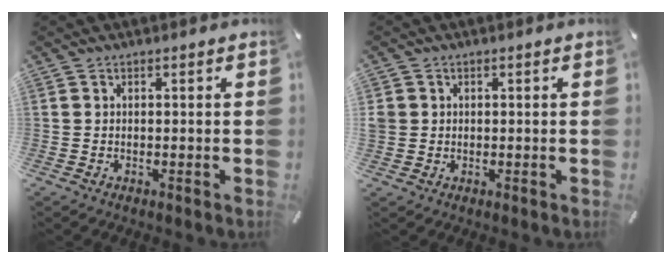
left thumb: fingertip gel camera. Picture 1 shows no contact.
{"total": 2.4, "force": [0.6, 2.3, 0.4], "torque": [-0.007, 0.005, 0.012]}